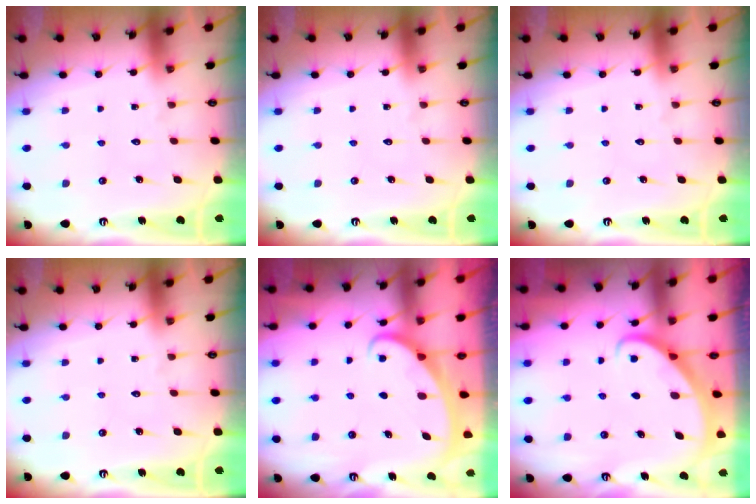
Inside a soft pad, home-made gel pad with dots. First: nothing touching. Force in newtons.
{"total": 0.0}
{"total": 0.0}
{"total": 0.0}
{"total": 2.2, "press": 2.2, "slide": 0.4}
{"total": 2.9, "press": 2.9, "slide": 0.2}